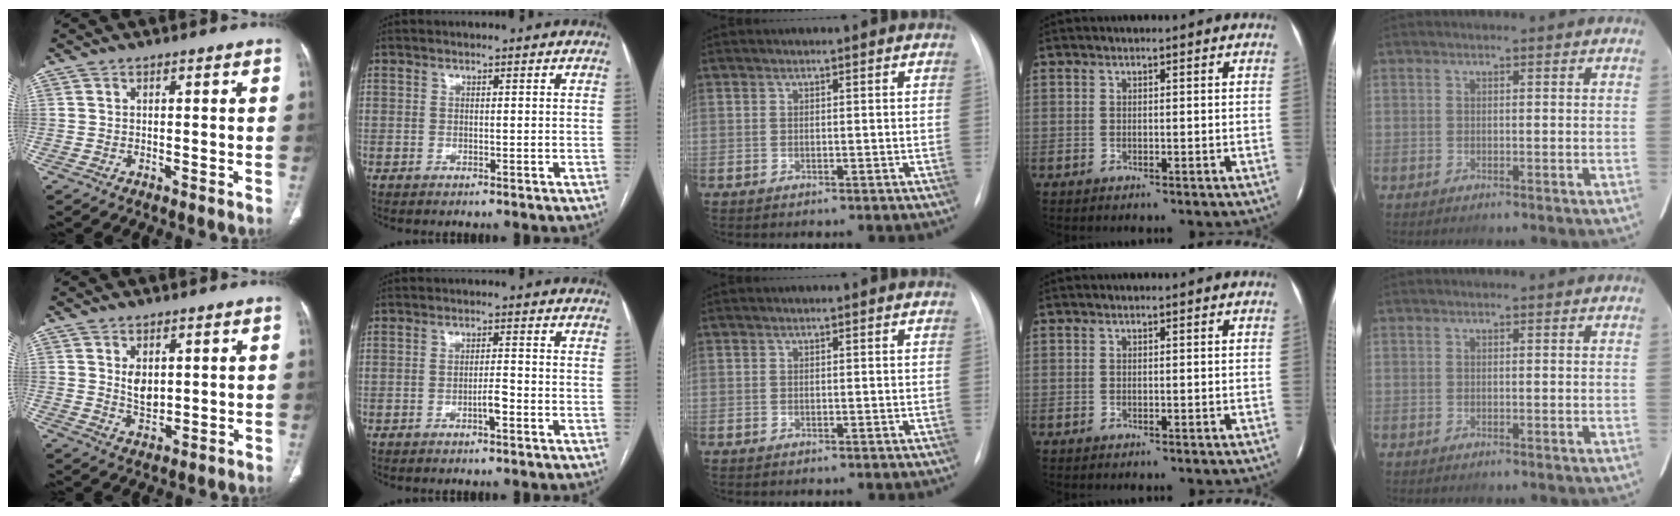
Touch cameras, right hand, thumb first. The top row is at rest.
{"thumb": {"total": 4.5, "force": [1.1, 2.9, 3.3], "torque": [-0.042, -0.014, 0.027]}, "index": {"total": 2.4, "force": [-1.2, 0.2, 2.1], "torque": [-0.035, 0.000, -0.020]}}